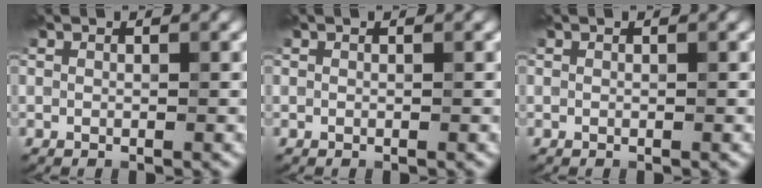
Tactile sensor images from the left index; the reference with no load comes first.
{"total": 0.0}
{"total": 0.0}